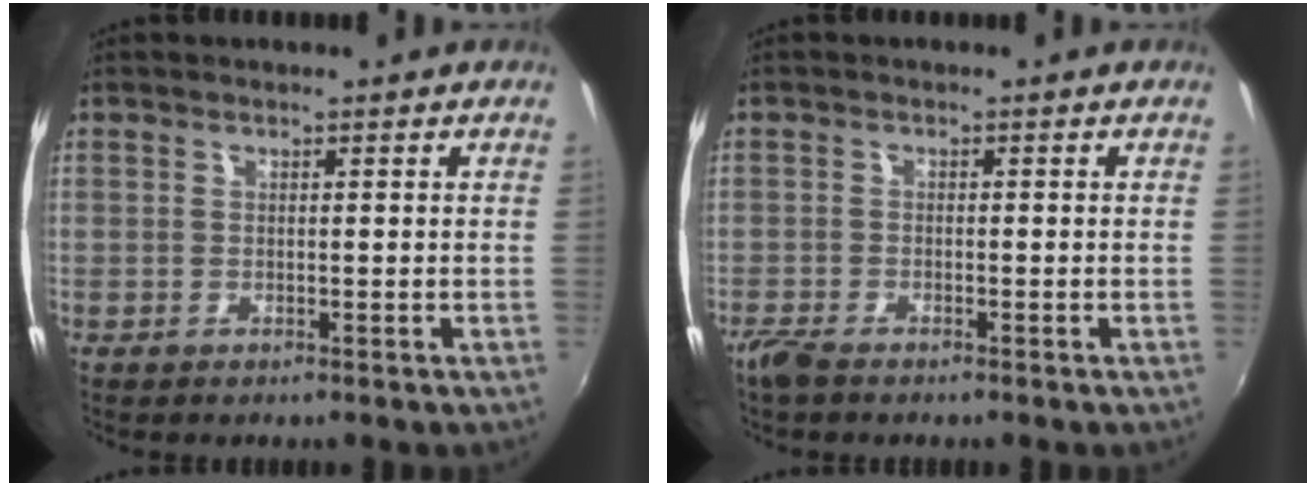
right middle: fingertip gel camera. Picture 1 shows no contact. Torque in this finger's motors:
{"motor_torque": [1.08, -1.06, 0.25, 0.14]}